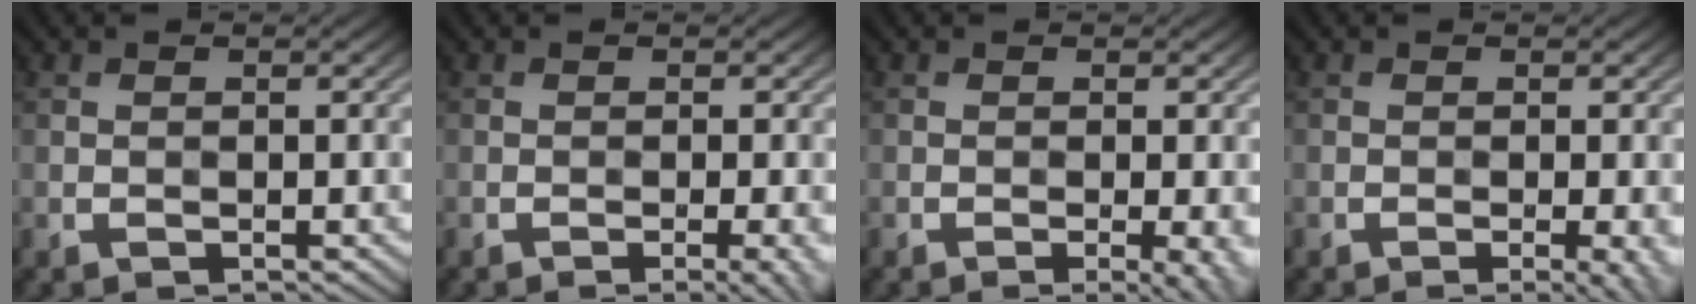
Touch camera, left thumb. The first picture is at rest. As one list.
[{"total": 2.7, "force": [-1.0, 0.5, 2.4], "torque": [-0.031, 0.003, -0.018]}, {"total": 2.8, "force": [-0.9, 0.5, 2.6], "torque": [-0.036, 0.000, -0.014]}, {"total": 2.5, "force": [-0.9, 0.4, 2.3], "torque": [-0.032, 0.001, -0.015]}]